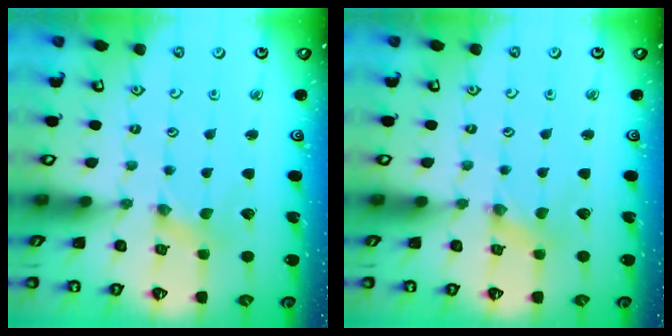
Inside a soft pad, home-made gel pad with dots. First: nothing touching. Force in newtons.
{"total": 0.0}